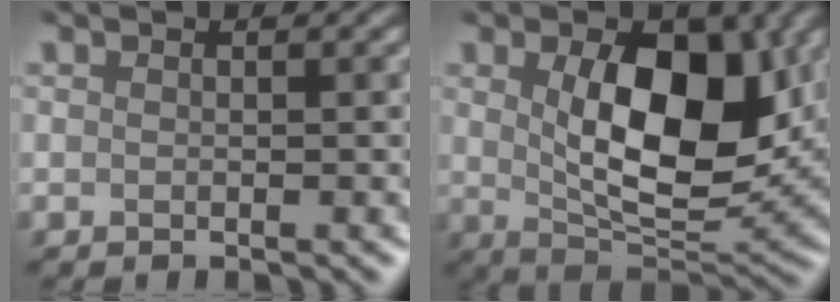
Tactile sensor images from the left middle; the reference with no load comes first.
{"total": 8.6, "force": [1.6, 3.9, 7.4], "torque": [-0.145, -0.005, 0.054]}